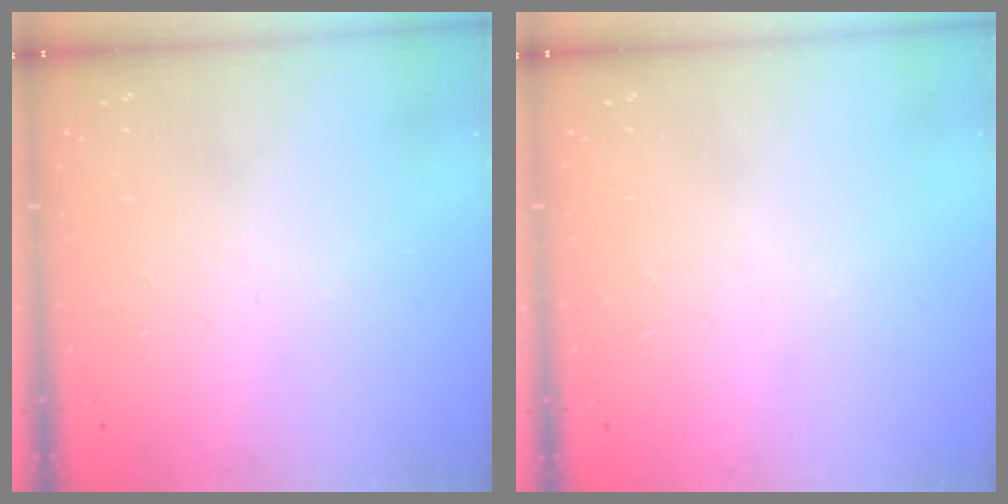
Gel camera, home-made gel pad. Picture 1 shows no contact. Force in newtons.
{"total": 0.0}